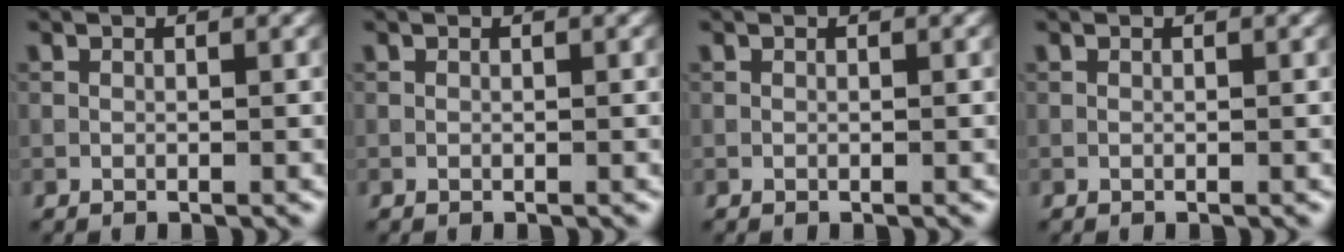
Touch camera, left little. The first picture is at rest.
{"total": 0.0}
{"total": 0.0}
{"total": 0.0}